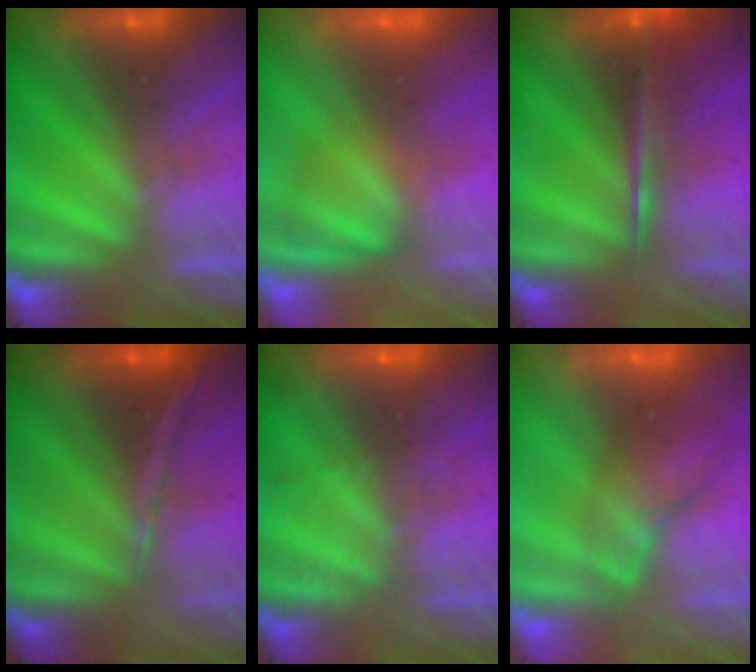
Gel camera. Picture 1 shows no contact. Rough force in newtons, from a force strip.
{"total": 3.6}
{"total": 5.7}
{"total": 1.3}
{"total": 2.0}
{"total": 2.5}